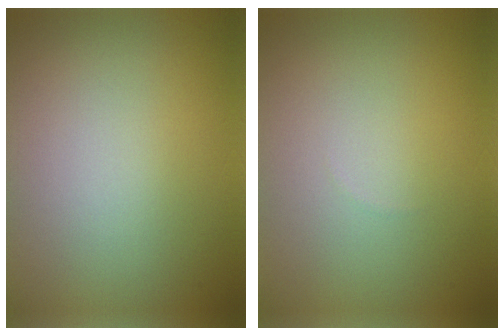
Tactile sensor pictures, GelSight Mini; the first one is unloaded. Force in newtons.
{"total": 0.0}